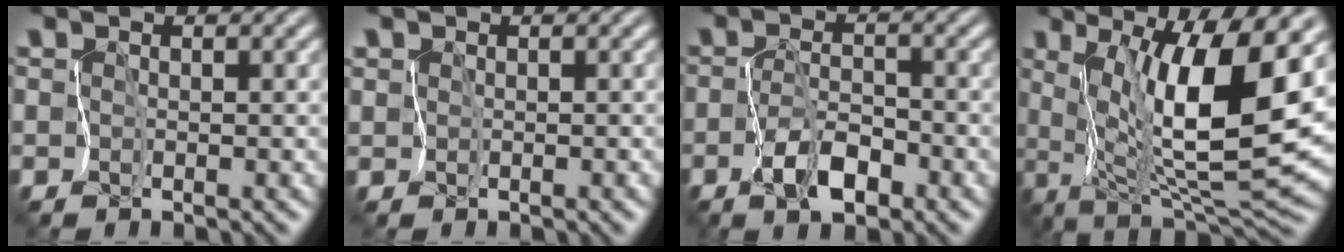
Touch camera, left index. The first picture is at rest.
{"total": 1.6, "force": [0.8, 1.4, 0.5], "torque": [-0.001, 0.012, -0.002]}
{"total": 3.1, "force": [-1.9, 1.1, 2.1], "torque": [-0.042, 0.003, -0.037]}
{"total": 10.6, "force": [2.7, 2.0, 10.1], "torque": [-0.172, -0.017, 0.054]}